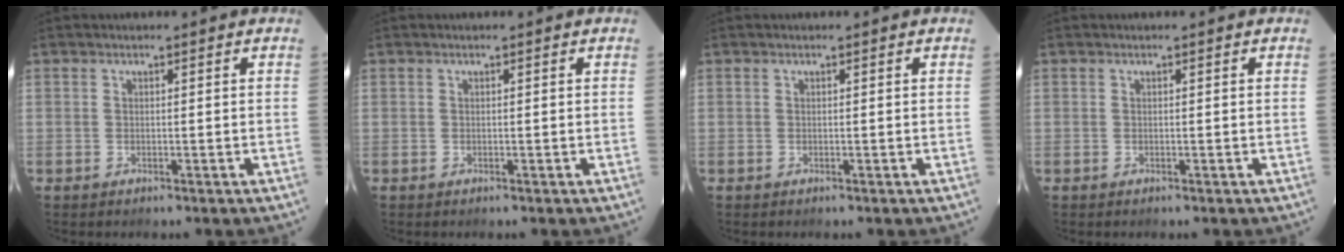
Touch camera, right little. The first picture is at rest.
{"total": 0.0}
{"total": 0.0}
{"total": 0.0}